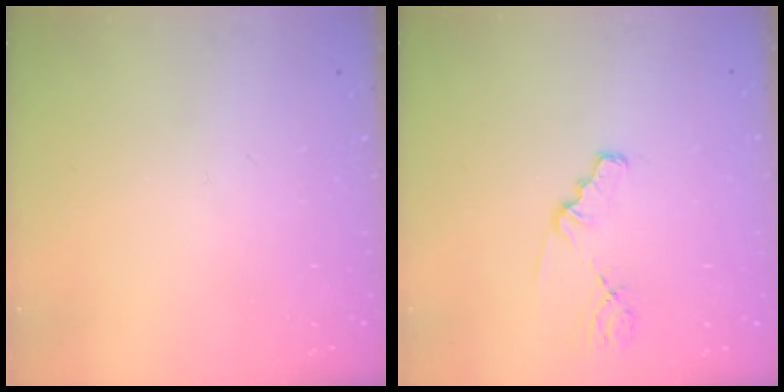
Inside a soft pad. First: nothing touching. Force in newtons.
{"total": 1.8, "press": 1.8, "slide": 0.2}